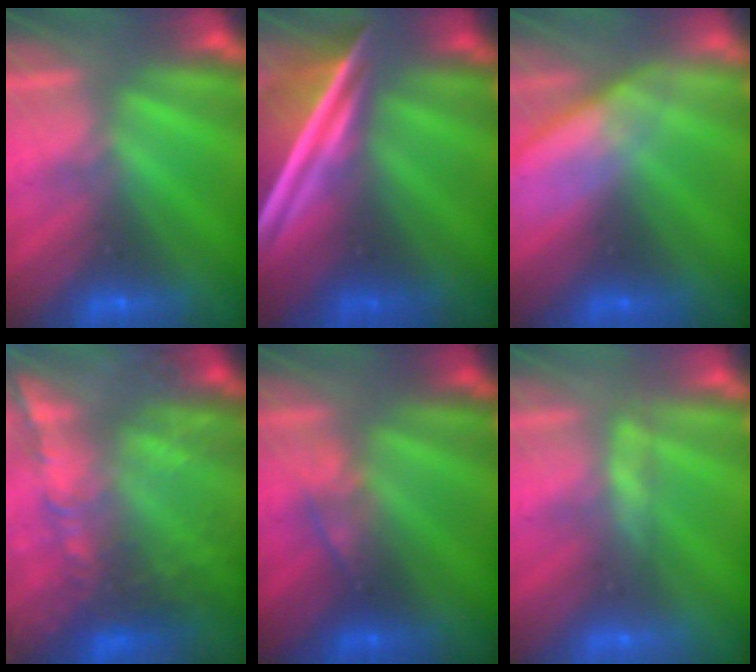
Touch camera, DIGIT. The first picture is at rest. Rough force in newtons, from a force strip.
{"total": 7.5}
{"total": 2.9}
{"total": 9.1}
{"total": 2.4}
{"total": 2.7}